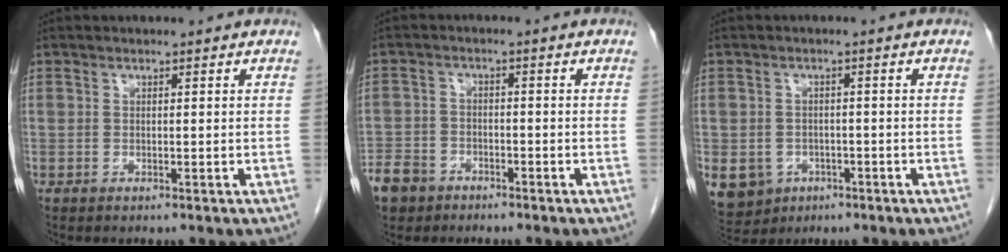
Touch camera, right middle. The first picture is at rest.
{"total": 6.9, "force": [-4.8, 4.7, 1.6], "torque": [-0.043, 0.007, -0.086]}
{"total": 10.1, "force": [-4.5, 8.4, 3.4], "torque": [-0.090, 0.005, -0.058]}